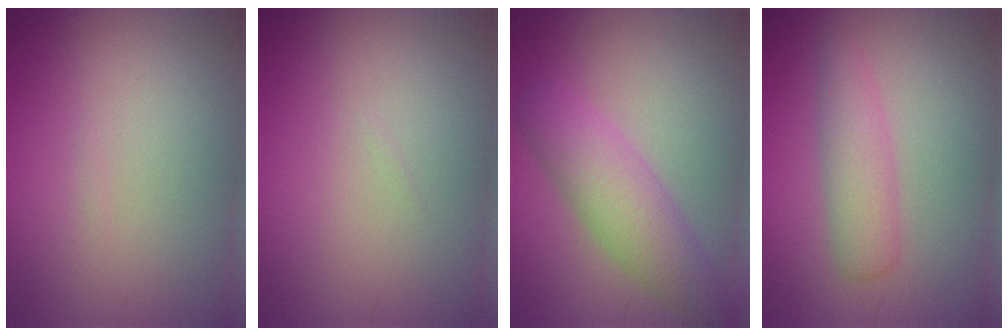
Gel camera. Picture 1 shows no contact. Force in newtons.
{"total": 0.0}
{"total": 5.0, "press": 5.0, "slide": 0.1}
{"total": 2.9, "press": 2.9, "slide": 0.1}